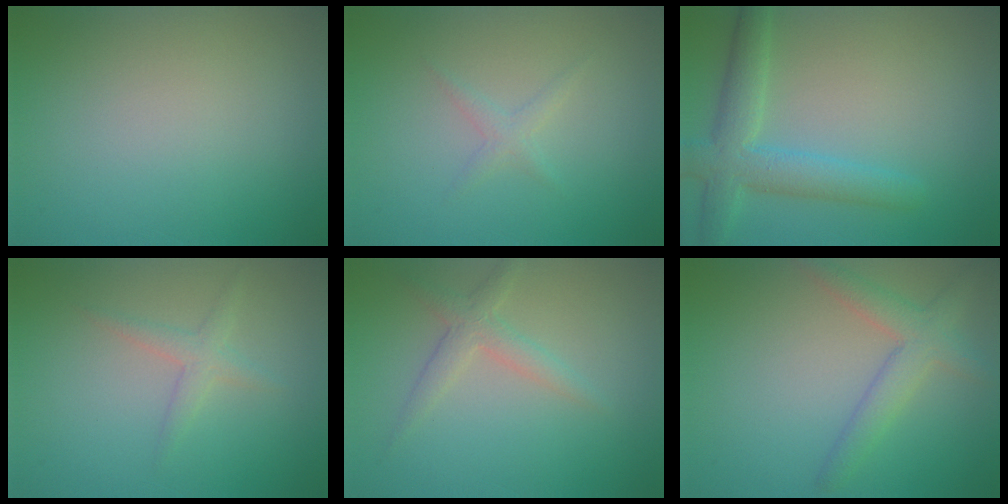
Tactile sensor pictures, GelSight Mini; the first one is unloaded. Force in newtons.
{"total": 1.1, "press": 1.1, "slide": 0.1}
{"total": 4.7, "press": 4.7, "slide": 0.2}
{"total": 1.6, "press": 1.6, "slide": 0.1}
{"total": 2.2, "press": 2.2, "slide": 0.0}
{"total": 3.3, "press": 3.3, "slide": 0.1}